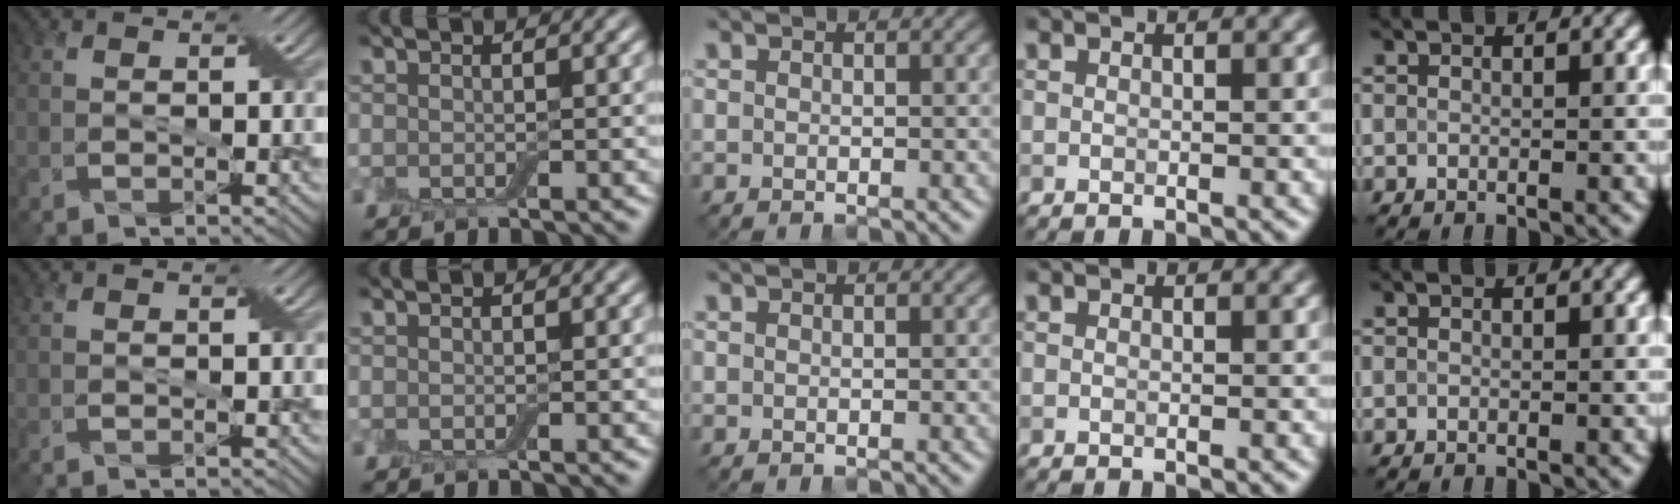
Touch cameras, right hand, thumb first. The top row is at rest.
{}